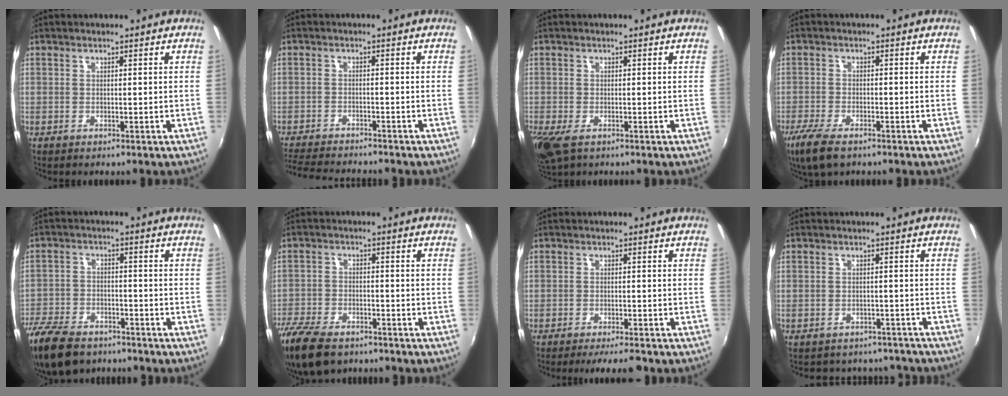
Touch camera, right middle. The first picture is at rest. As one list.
[{"total": 9.4, "force": [-8.7, 1.1, 3.3], "torque": [-0.090, -0.015, -0.146]}, {"total": 5.1, "force": [-2.7, 2.4, 3.6], "torque": [-0.081, -0.021, -0.048]}, {"total": 7.4, "force": [-5.1, 2.5, 4.7], "torque": [-0.121, -0.026, -0.097]}, {"total": 15.3, "force": [-11.5, 7.3, 7.0], "torque": [-0.183, -0.022, -0.207]}, {"total": 14.5, "force": [-10.8, 6.7, 7.0], "torque": [-0.182, -0.028, -0.198]}, {"total": 5.8, "force": [-5.1, 0.7, 2.8], "torque": [-0.063, -0.009, -0.078]}, {"total": 11.7, "force": [-10.1, 5.0, 3.1], "torque": [-0.070, 0.007, -0.119]}]